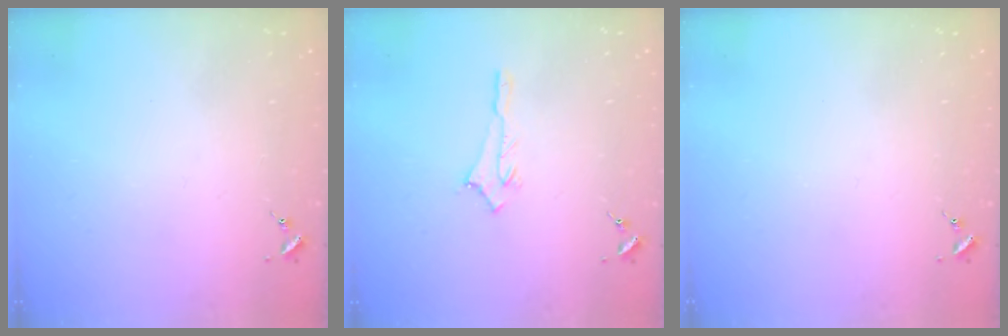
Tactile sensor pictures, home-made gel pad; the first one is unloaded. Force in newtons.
{"total": 2.7, "press": 2.7, "slide": 0.2}
{"total": 0.0}